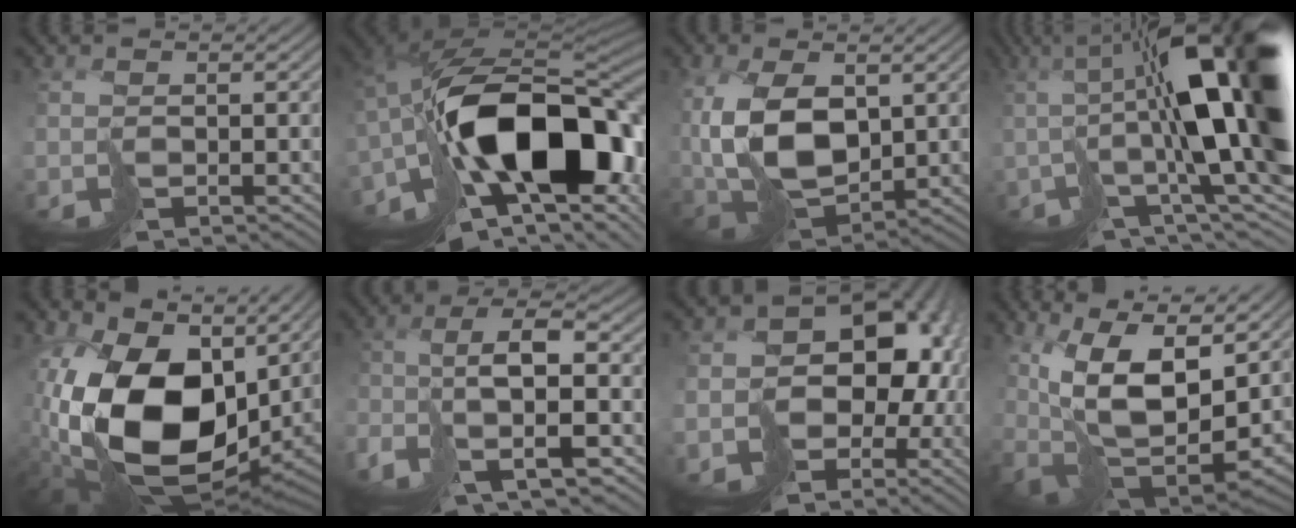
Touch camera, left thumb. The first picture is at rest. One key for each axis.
{"total": 18.7, "fx": -3.9, "fy": 9.9, "fz": 15.4, "tx": -0.287, "ty": -0.024, "tz": -0.044}
{"total": 11.1, "fx": 3.0, "fy": 6.3, "fz": 8.7, "tx": -0.213, "ty": 0.004, "tz": 0.064}
{"total": 16.5, "fx": 1.6, "fy": 4.0, "fz": 15.9, "tx": -0.258, "ty": 0.000, "tz": 0.039}
{"total": 18.9, "fx": 3.9, "fy": 12.6, "fz": 13.5, "tx": -0.314, "ty": -0.030, "tz": 0.088}
{"total": 8.9, "fx": -3.1, "fy": 2.3, "fz": 8.0, "tx": -0.166, "ty": 0.002, "tz": -0.061}
{"total": 12.5, "fx": -2.5, "fy": 9.9, "fz": 7.2, "tx": -0.110, "ty": -0.029, "tz": -0.032}
{"total": 16.4, "fx": 7.6, "fy": 7.1, "fz": 12.7, "tx": -0.245, "ty": 0.013, "tz": 0.144}